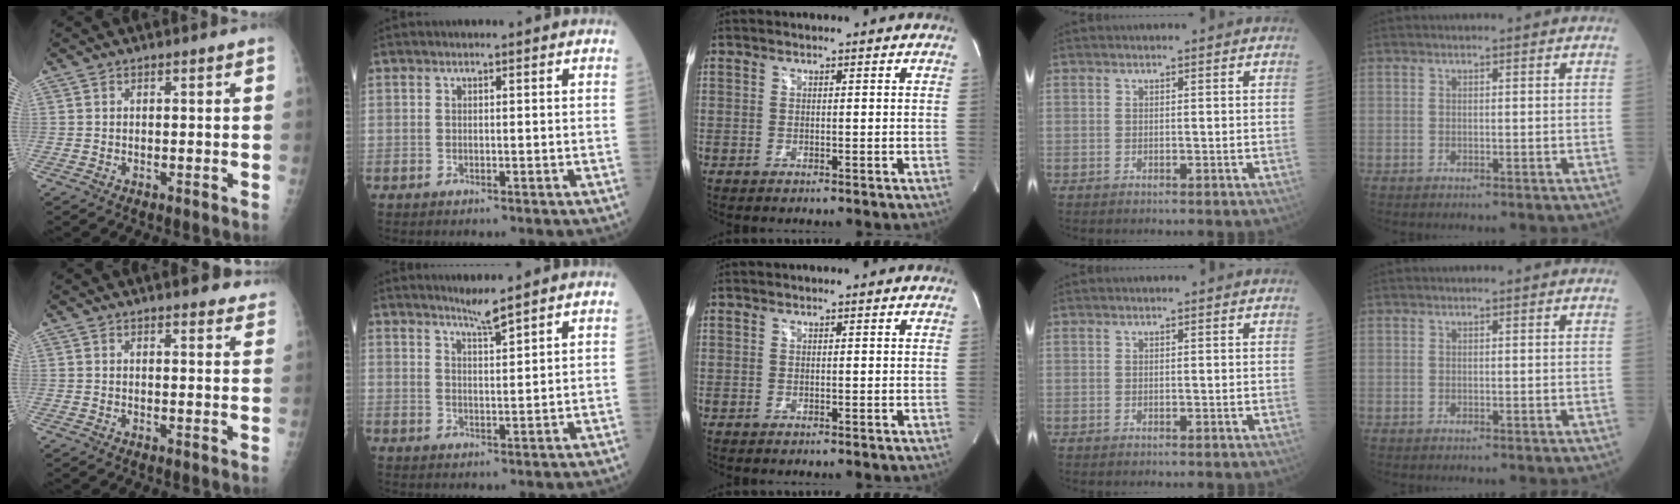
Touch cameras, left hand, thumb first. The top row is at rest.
{"thumb": {"total": 6.2, "force": [5.4, 1.6, 2.5], "torque": [-0.005, -0.019, 0.055]}, "index": {"total": 2.9, "force": [2.6, -0.7, 1.2], "torque": [-0.023, -0.005, 0.052]}}